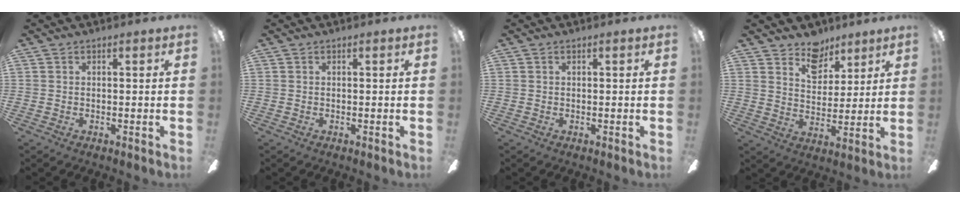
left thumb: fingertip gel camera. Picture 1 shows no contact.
{"total": 0.0}
{"total": 0.0}
{"total": 8.9, "force": [6.7, 5.3, 2.7], "torque": [-0.039, -0.033, 0.124]}